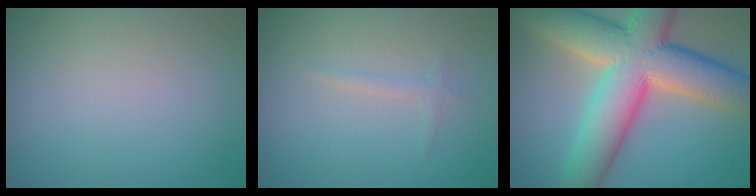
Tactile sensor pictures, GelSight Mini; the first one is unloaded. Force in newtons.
{"total": 0.9, "press": 0.9, "slide": 0.0}
{"total": 13.7, "press": 13.7, "slide": 0.9}